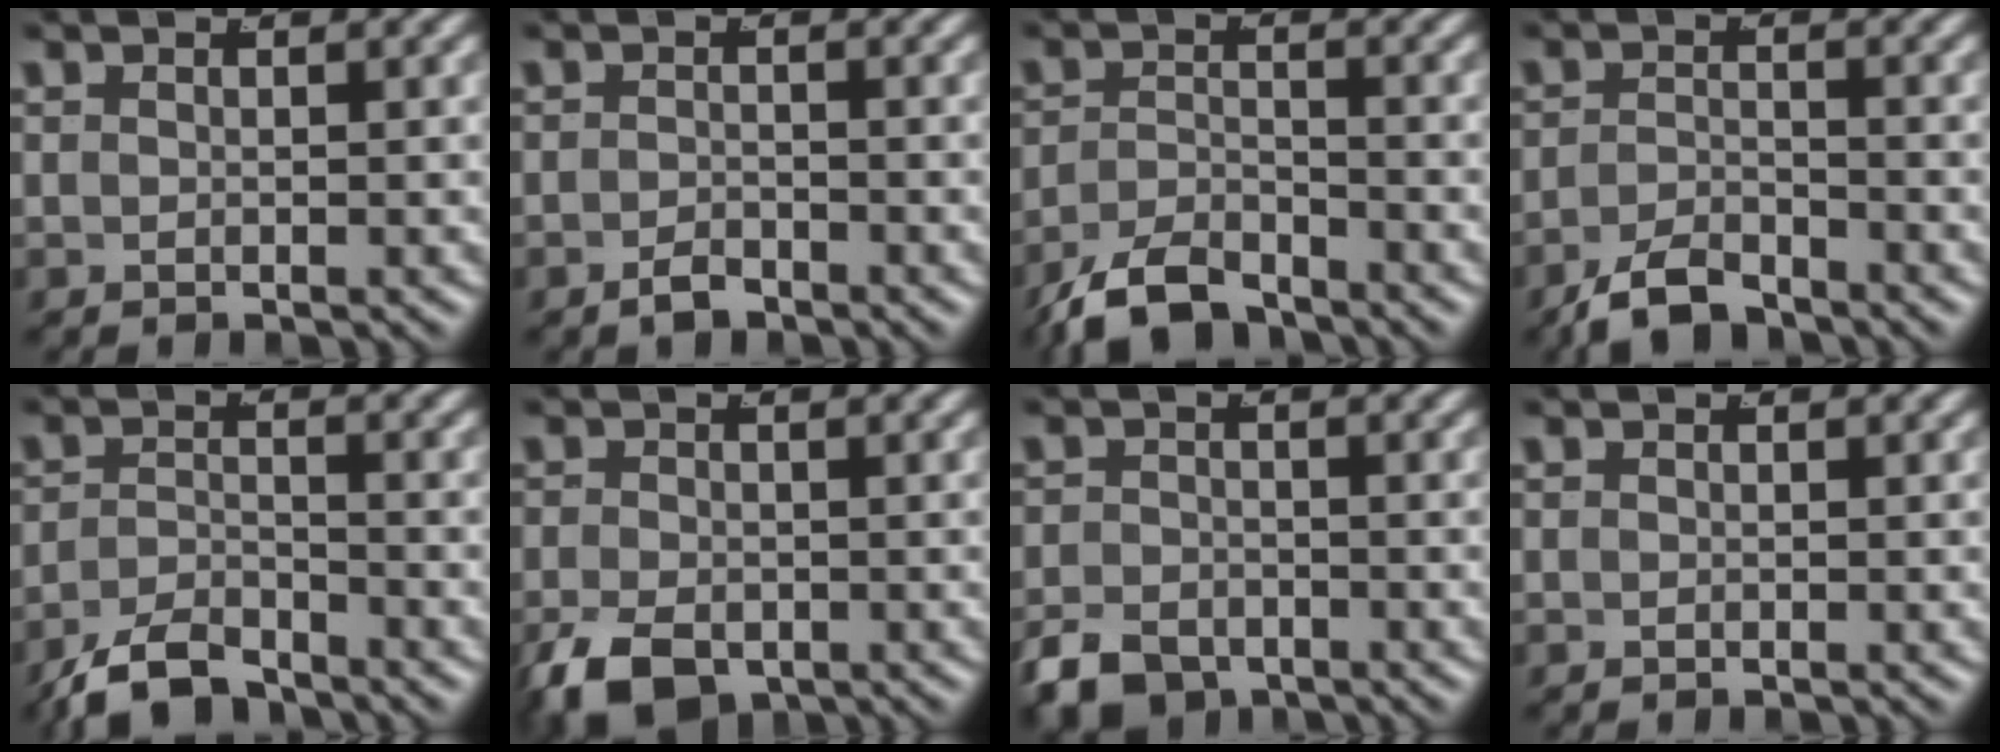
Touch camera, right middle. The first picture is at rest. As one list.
[{"total": 1.5, "force": [-1.4, 0.1, 0.3], "torque": [-0.003, -0.006, -0.023]}, {"total": 4.9, "force": [-4.2, 1.6, 1.7], "torque": [-0.030, -0.012, -0.069]}, {"total": 3.4, "force": [-3.2, 0.7, 1.1], "torque": [-0.015, -0.006, -0.054]}, {"total": 4.4, "force": [-4.0, 1.2, 1.3], "torque": [-0.020, -0.010, -0.067]}, {"total": 4.8, "force": [-3.1, 2.5, 2.6], "torque": [-0.049, -0.027, -0.040]}, {"total": 4.0, "force": [-3.2, 2.0, 1.3], "torque": [-0.013, -0.015, -0.054]}, {"total": 0.0}]